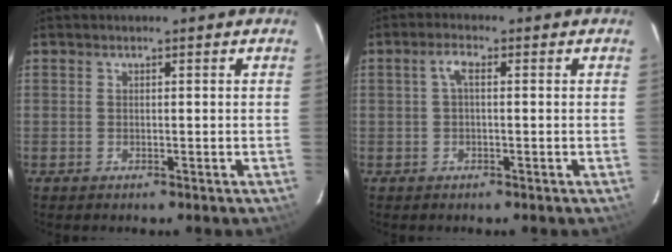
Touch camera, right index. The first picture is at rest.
{"total": 2.2, "force": [0.1, 0.8, 2.1], "torque": [-0.043, 0.009, 0.003]}